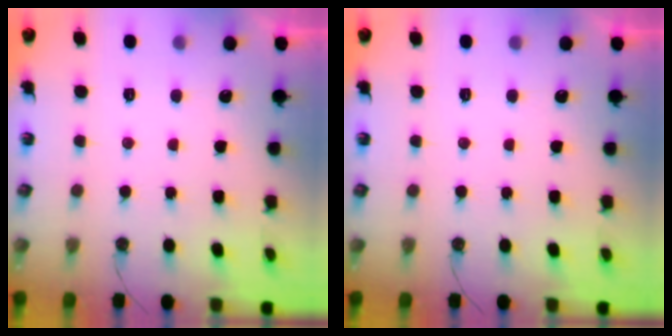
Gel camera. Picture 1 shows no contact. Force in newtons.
{"total": 0.0}